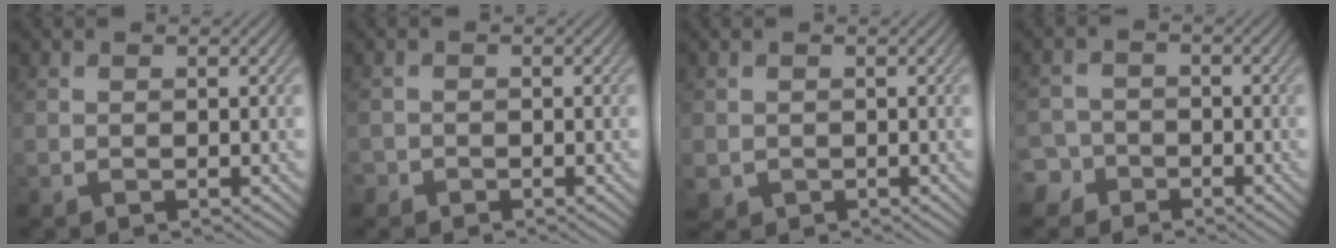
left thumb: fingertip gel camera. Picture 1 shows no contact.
{"total": 1.1, "force": [-0.7, 0.8, 0.0], "torque": [0.007, -0.002, -0.016]}
{"total": 1.3, "force": [0.0, 1.2, 0.2], "torque": [-0.010, -0.012, 0.001]}
{"total": 3.8, "force": [-2.5, 2.9, 0.5], "torque": [0.005, 0.002, -0.054]}